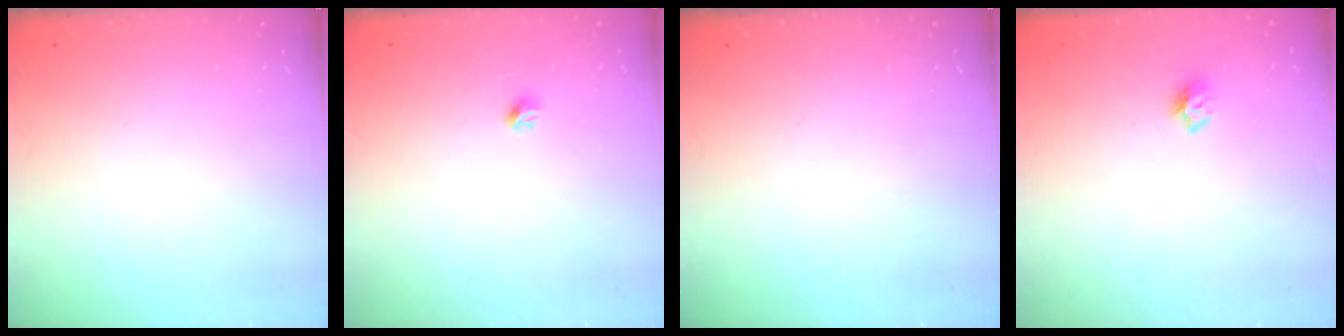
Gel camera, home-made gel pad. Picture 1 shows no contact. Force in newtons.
{"total": 3.6, "press": 3.5, "slide": 0.6}
{"total": 0.0}
{"total": 6.8, "press": 6.8, "slide": 0.6}